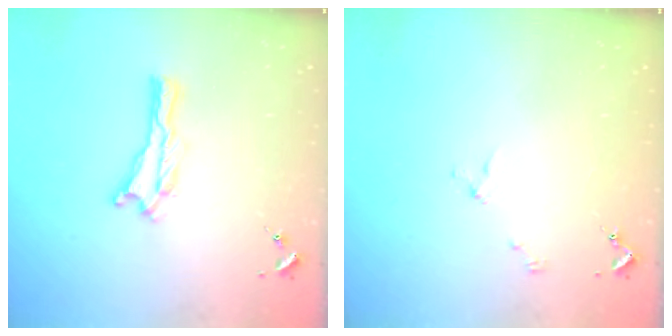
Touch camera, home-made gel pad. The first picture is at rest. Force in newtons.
{"total": 2.0, "press": 2.0, "slide": 0.2}